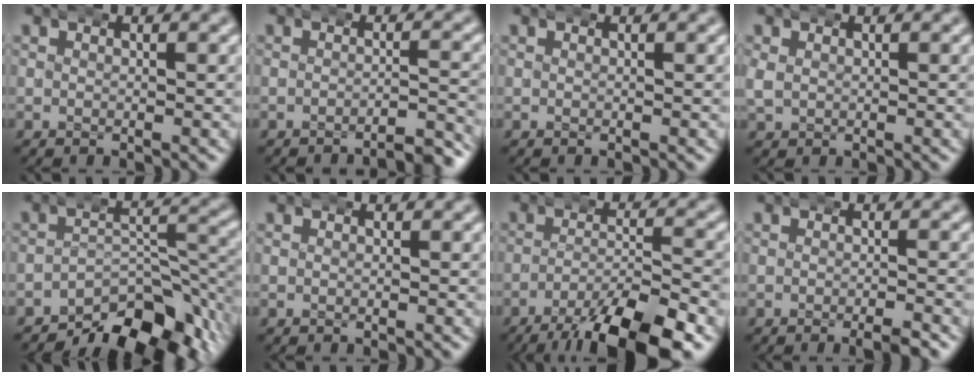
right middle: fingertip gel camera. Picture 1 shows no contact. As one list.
[{"total": 3.6, "force": [-3.4, 0.4, 1.3], "torque": [-0.017, 0.004, -0.059]}, {"total": 0.0}, {"total": 1.8, "force": [0.1, 1.7, 0.5], "torque": [-0.018, -0.001, 0.005]}, {"total": 11.0, "force": [-8.4, 4.1, 5.7], "torque": [-0.062, -0.012, -0.128]}, {"total": 0.0}, {"total": 8.9, "force": [-6.0, 2.0, 6.3], "torque": [-0.091, -0.006, -0.091]}, {"total": 1.5, "force": [-1.0, 0.1, 1.1], "torque": [-0.014, 0.008, -0.023]}]